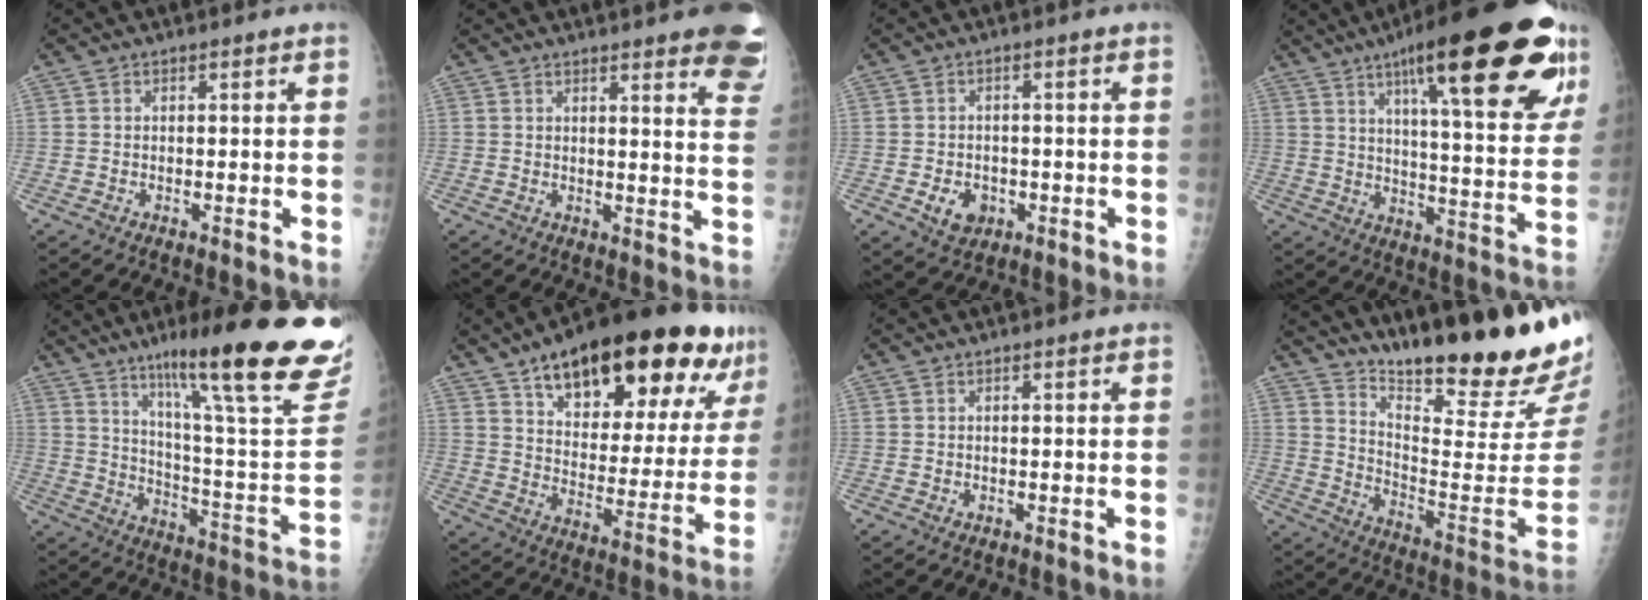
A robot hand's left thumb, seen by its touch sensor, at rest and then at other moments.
{"total": 15.1, "force": [10.7, 3.0, 10.3], "torque": [-0.099, -0.045, 0.108]}
{"total": 4.8, "force": [-1.6, 3.8, 2.5], "torque": [-0.027, 0.006, -0.016]}
{"total": 29.8, "force": [16.3, 6.9, 23.9], "torque": [-0.299, -0.035, 0.235]}
{"total": 30.3, "force": [19.3, 4.4, 22.9], "torque": [-0.290, -0.075, 0.284]}
{"total": 29.6, "force": [17.7, 11.2, 20.9], "torque": [-0.277, -0.035, 0.267]}
{"total": 0.0}
{"total": 25.4, "force": [21.2, 2.3, 13.9], "torque": [-0.192, -0.172, 0.310]}